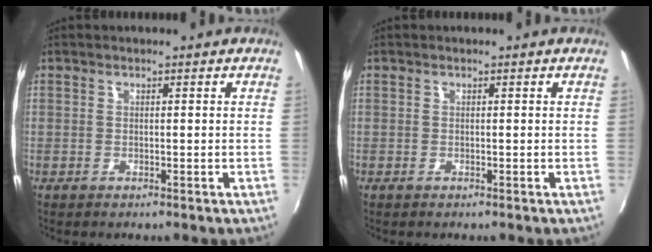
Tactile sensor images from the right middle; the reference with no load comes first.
{"total": 0.0}